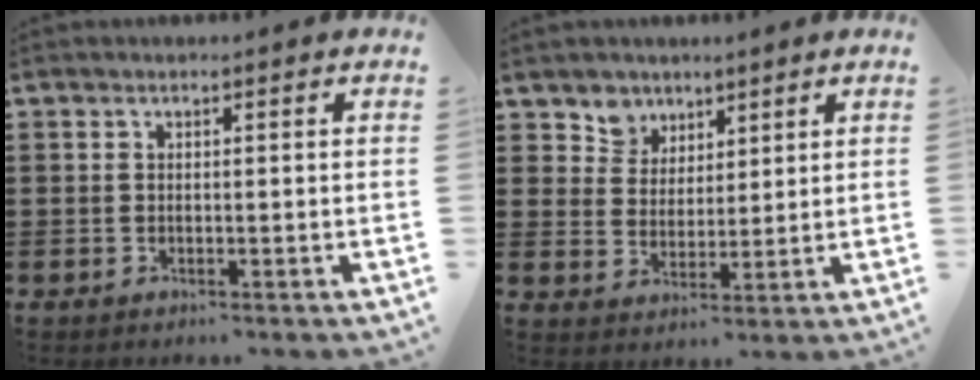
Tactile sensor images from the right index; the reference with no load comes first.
{"total": 4.8, "force": [3.2, 3.5, -0.3], "torque": [-0.023, 0.000, 0.058]}